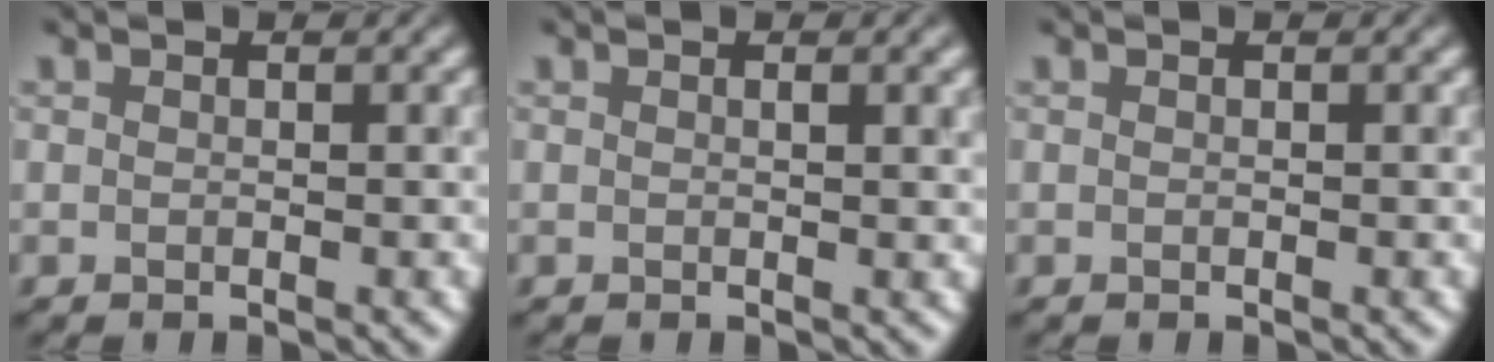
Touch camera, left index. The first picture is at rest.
{"total": 1.9, "force": [0.4, 0.5, 1.8], "torque": [-0.019, 0.007, 0.002]}
{"total": 0.0}